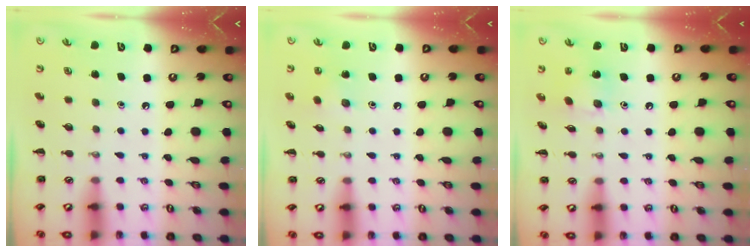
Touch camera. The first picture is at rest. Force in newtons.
{"total": 5.0, "press": 4.8, "slide": 1.4}
{"total": 5.1, "press": 5.0, "slide": 0.7}